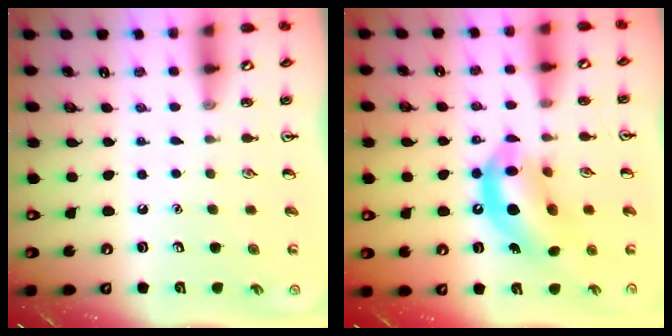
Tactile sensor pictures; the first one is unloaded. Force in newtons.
{"total": 13.3, "press": 12.7, "slide": 3.9}